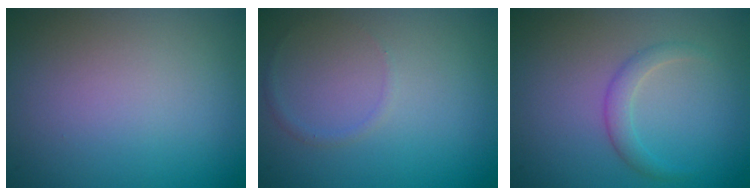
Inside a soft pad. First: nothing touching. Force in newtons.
{"total": 0.6, "press": 0.6, "slide": 0.0}
{"total": 1.7, "press": 1.7, "slide": 0.1}